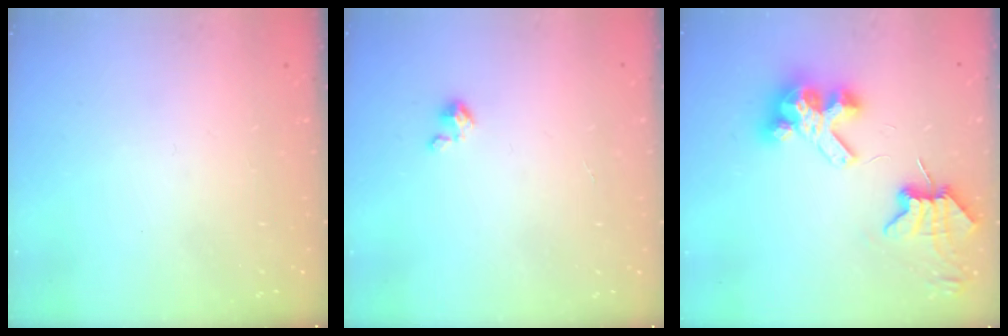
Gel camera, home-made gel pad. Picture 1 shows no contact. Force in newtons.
{"total": 2.2, "press": 2.1, "slide": 0.3}
{"total": 8.8, "press": 8.7, "slide": 0.9}